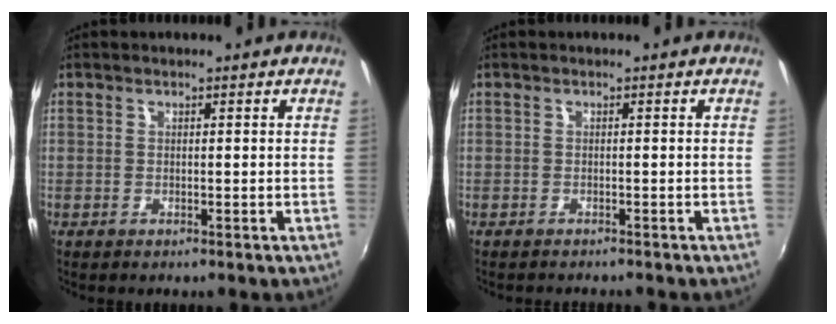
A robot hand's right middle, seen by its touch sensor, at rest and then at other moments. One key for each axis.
{"total": 1.8, "fx": -1.7, "fy": 0.2, "fz": 0.4, "tx": -0.018, "ty": -0.010, "tz": -0.027}